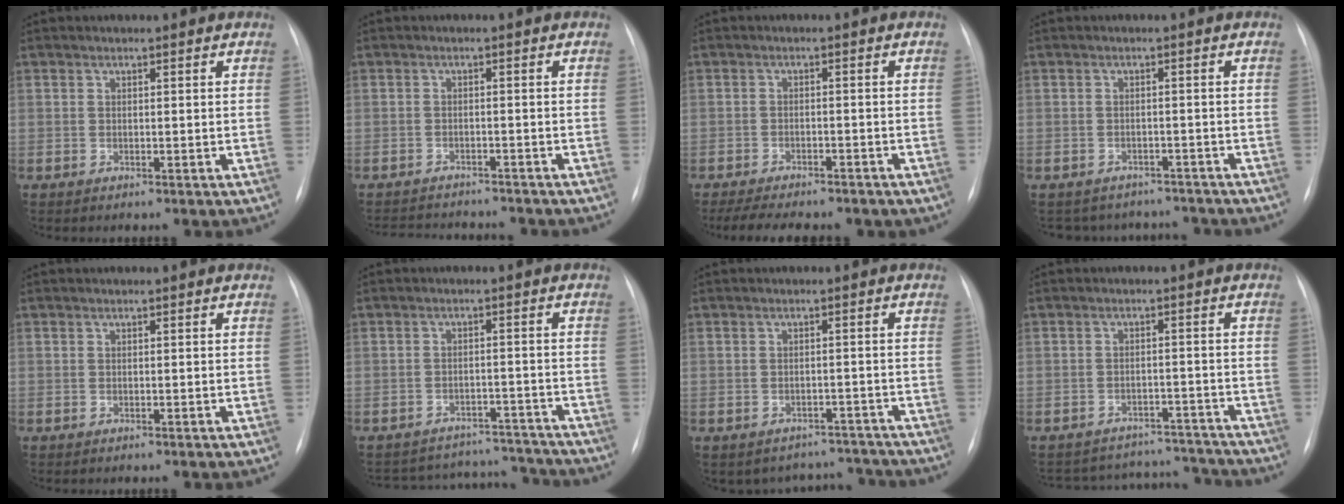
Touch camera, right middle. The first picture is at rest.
{"total": 9.2, "force": [-8.8, 1.7, 2.2], "torque": [-0.038, 0.004, -0.116]}
{"total": 12.1, "force": [-9.9, 3.8, 5.8], "torque": [-0.093, 0.000, -0.126]}
{"total": 8.9, "force": [-8.1, 3.5, 0.5], "torque": [-0.005, 0.021, -0.093]}
{"total": 0.0}
{"total": 13.8, "force": [-13.3, 3.4, 1.1], "torque": [-0.024, 0.028, -0.168]}
{"total": 6.5, "force": [-5.9, 2.6, -1.1], "torque": [0.026, 0.036, -0.066]}
{"total": 12.8, "force": [-12.4, 3.3, 0.7], "torque": [-0.015, 0.029, -0.156]}